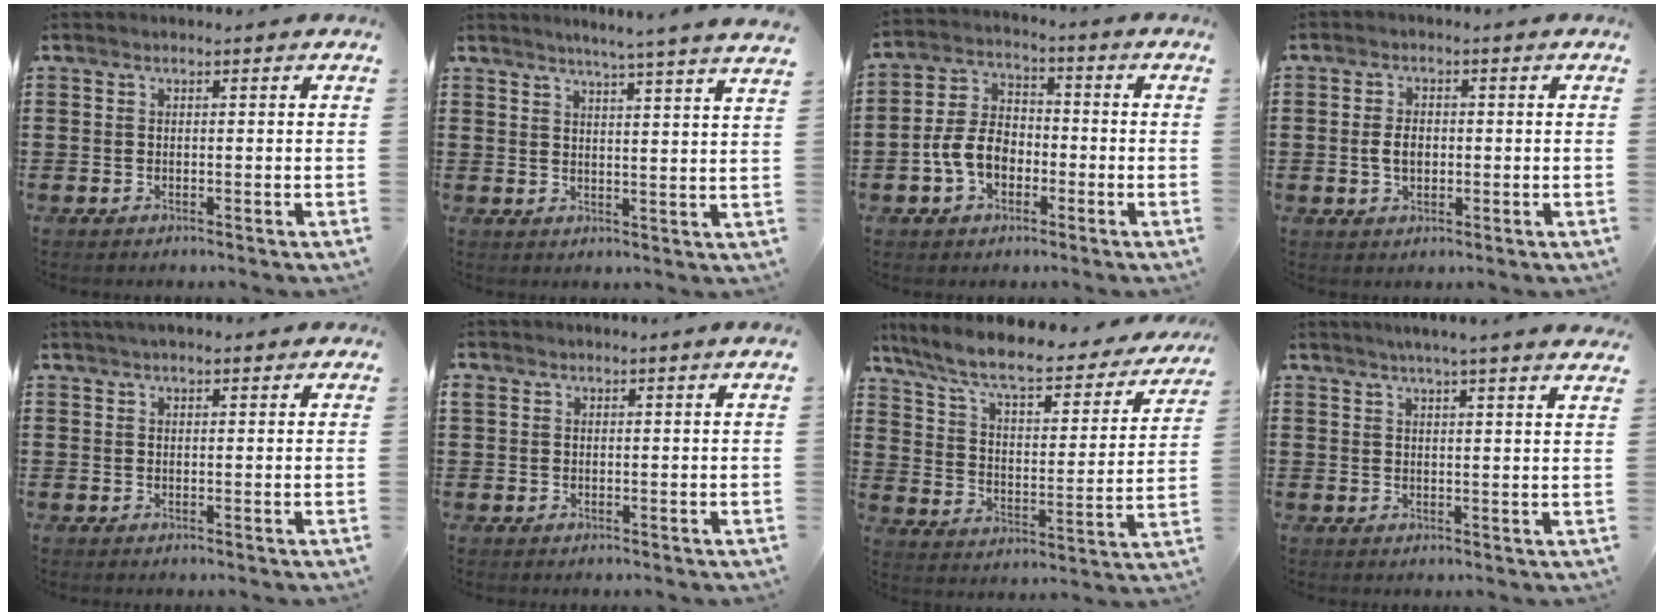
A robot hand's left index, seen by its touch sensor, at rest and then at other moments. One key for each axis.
{"total": 4.3, "fx": 3.9, "fy": -1.4, "fz": 1.3, "tx": -0.037, "ty": -0.026, "tz": 0.065}
{"total": 6.9, "fx": -2.4, "fy": 4.8, "fz": 4.3, "tx": -0.114, "ty": 0.007, "tz": -0.055}
{"total": 3.5, "fx": -0.2, "fy": 2.2, "fz": 2.8, "tx": -0.054, "ty": 0.000, "tz": -0.009}
{"total": 2.1, "fx": 1.8, "fy": 0.5, "fz": 1.1, "tx": -0.023, "ty": 0.006, "tz": 0.033}
{"total": 1.2, "fx": 1.1, "fy": 0.1, "fz": 0.4, "tx": -0.011, "ty": -0.001, "tz": 0.022}
{"total": 8.4, "fx": 7.0, "fy": 1.5, "fz": 4.4, "tx": -0.113, "ty": -0.045, "tz": 0.116}
{"total": 3.5, "fx": 3.2, "fy": -0.9, "fz": 1.3, "tx": -0.034, "ty": -0.011, "tz": 0.055}